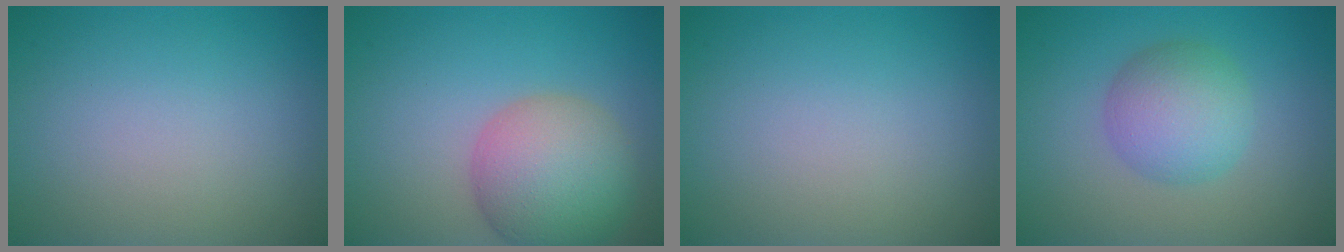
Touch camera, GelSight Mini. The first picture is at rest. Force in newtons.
{"total": 7.3, "press": 7.3, "slide": 0.4}
{"total": 0.0}
{"total": 4.7, "press": 4.7, "slide": 0.1}